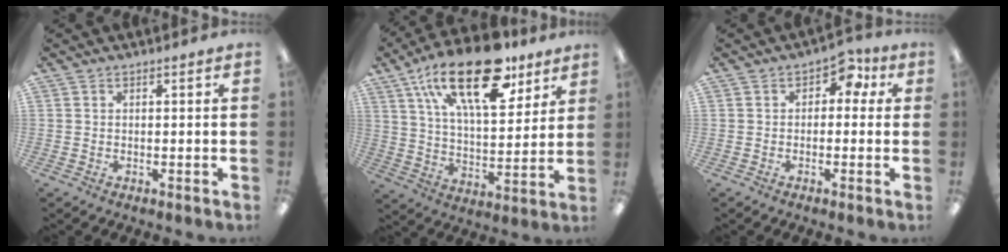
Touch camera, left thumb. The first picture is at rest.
{"total": 24.3, "force": [14.8, 10.3, 16.2], "torque": [-0.263, -0.068, 0.251]}
{"total": 4.5, "force": [0.7, 3.2, 3.1], "torque": [-0.038, 0.006, 0.006]}